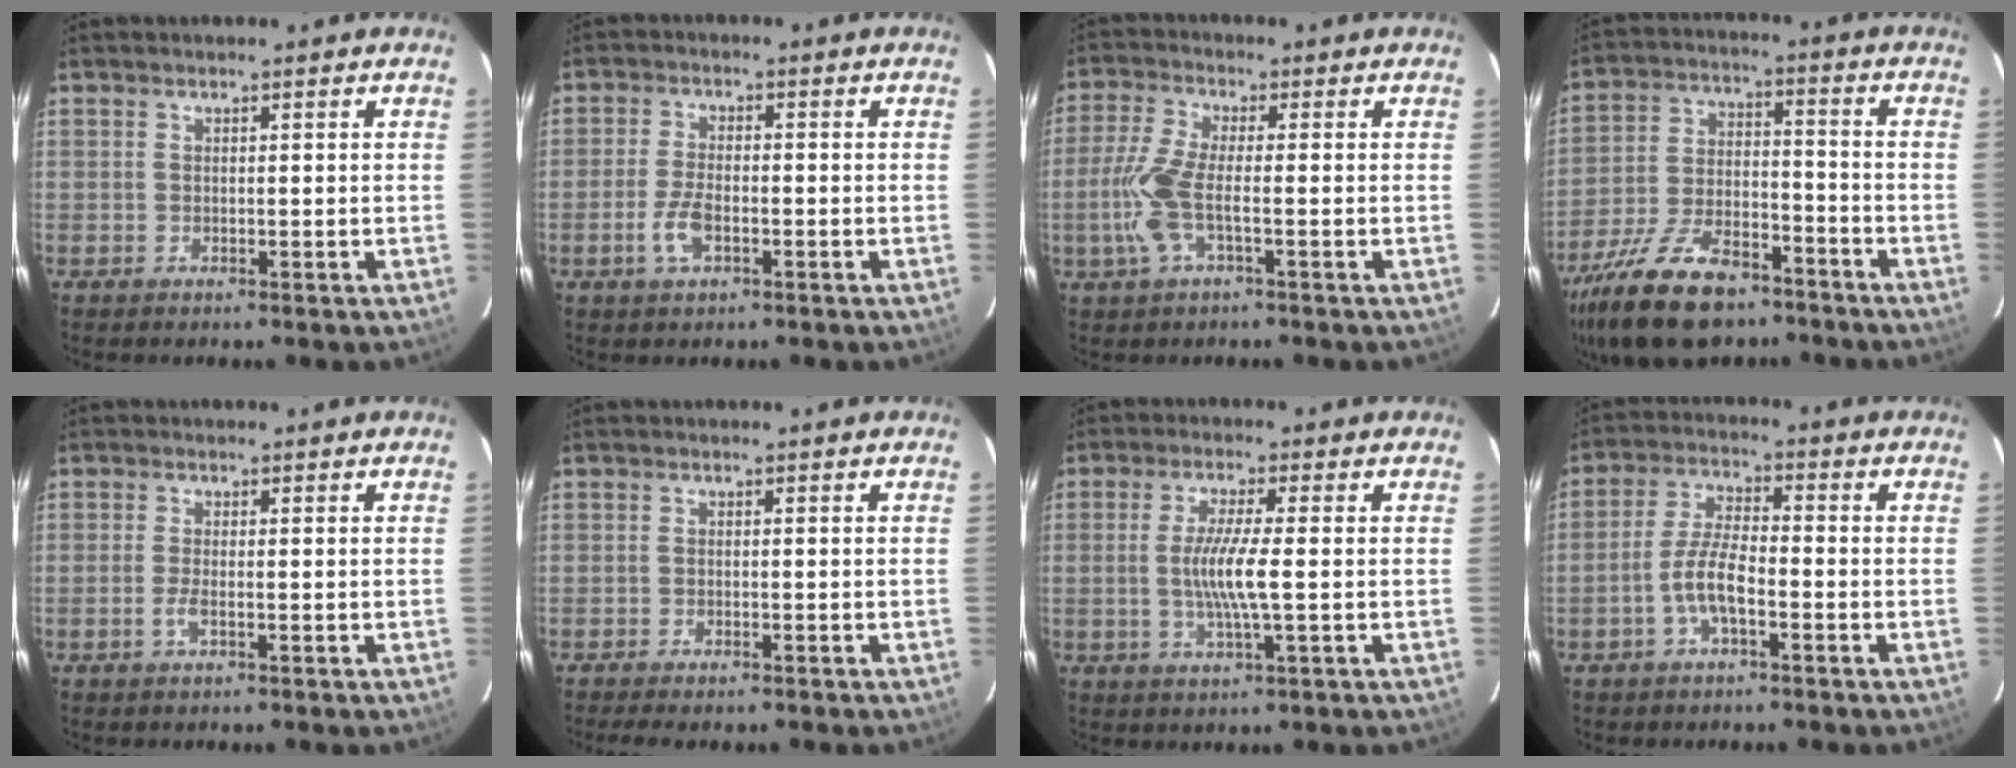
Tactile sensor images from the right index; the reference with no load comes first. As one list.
[{"total": 5.0, "force": [-2.1, 2.2, 3.9], "torque": [-0.088, -0.002, -0.039]}, {"total": 7.8, "force": [-2.1, 1.8, 7.3], "torque": [-0.168, -0.003, -0.042]}, {"total": 20.3, "force": [-14.5, 8.8, 11.1], "torque": [-0.237, -0.022, -0.242]}, {"total": 1.8, "force": [-0.8, 0.2, 1.6], "torque": [-0.034, -0.003, -0.015]}, {"total": 4.2, "force": [-3.6, 0.9, 2.1], "torque": [-0.046, -0.016, -0.054]}, {"total": 7.0, "force": [-0.6, 0.0, 7.0], "torque": [-0.132, -0.008, -0.012]}, {"total": 6.4, "force": [-2.9, 1.8, 5.5], "torque": [-0.117, 0.009, -0.054]}]